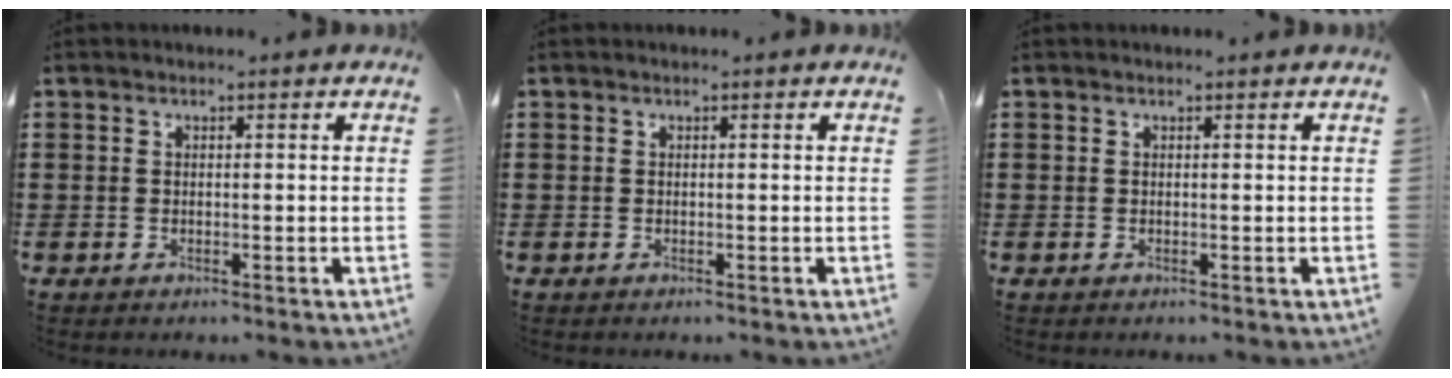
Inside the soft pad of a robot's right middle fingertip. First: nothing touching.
{"total": 0.0}
{"total": 0.0}